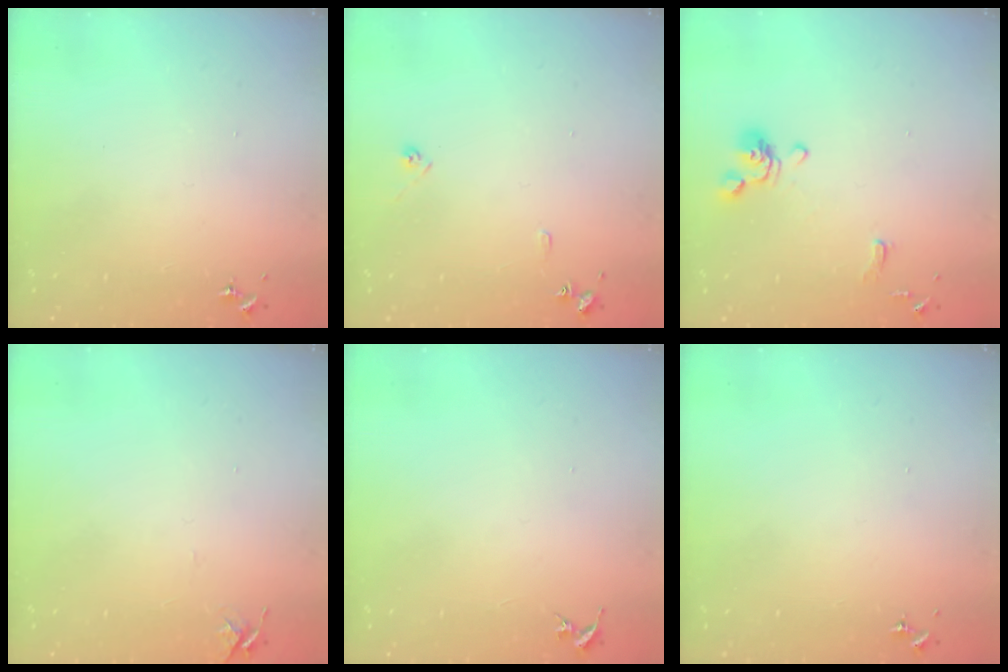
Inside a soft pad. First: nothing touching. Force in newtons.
{"total": 6.9, "press": 6.9, "slide": 0.7}
{"total": 10.3, "press": 10.2, "slide": 1.3}
{"total": 4.4, "press": 4.3, "slide": 0.6}
{"total": 0.0}
{"total": 0.0}